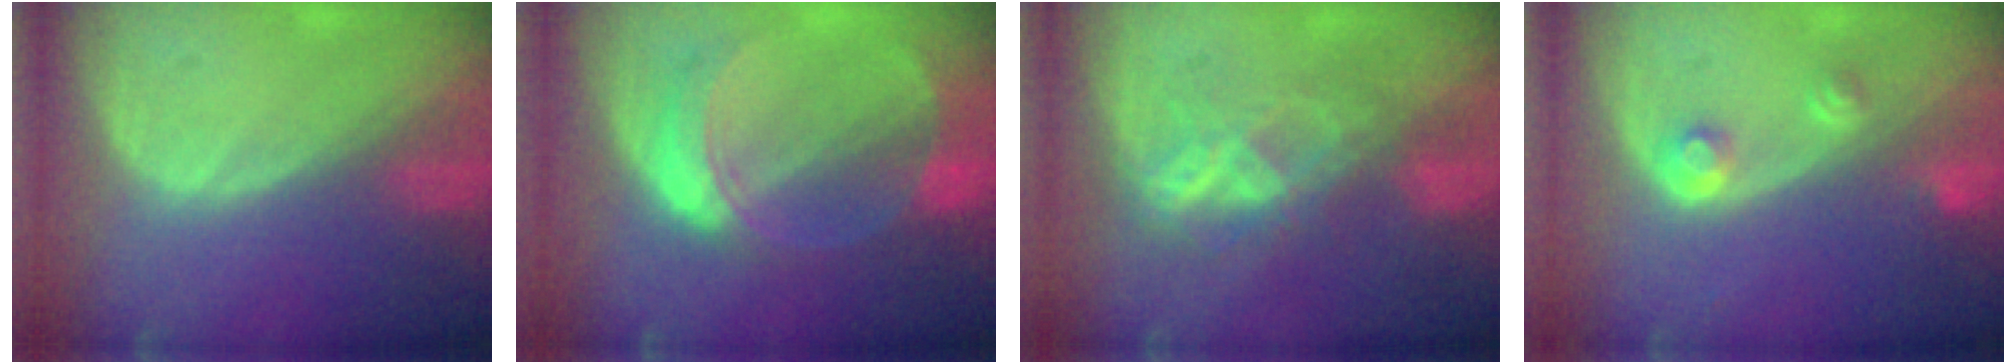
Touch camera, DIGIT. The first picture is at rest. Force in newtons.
{"total": 7.6, "press": 6.8, "slide": 3.4}
{"total": 5.8, "press": 5.7, "slide": 1.3}
{"total": 2.9, "press": 2.7, "slide": 1.0}